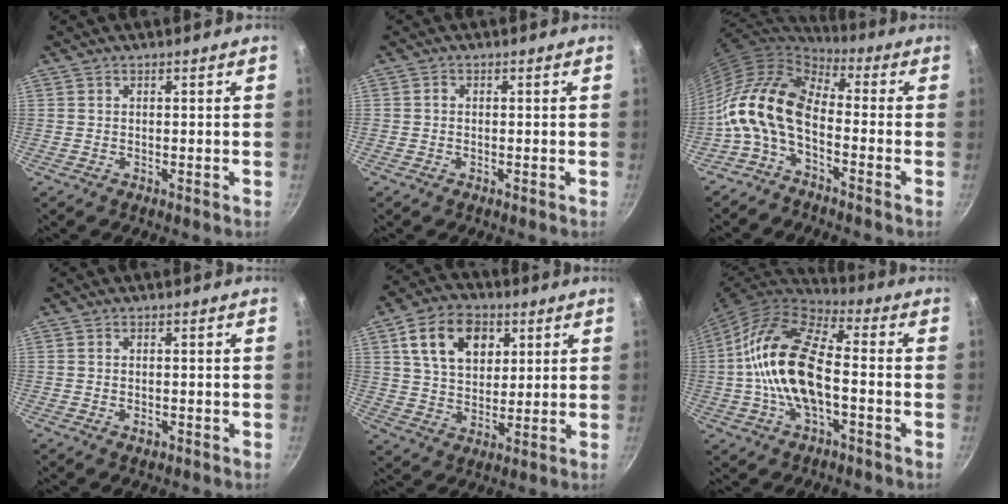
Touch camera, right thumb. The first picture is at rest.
{"total": 0.6, "force": [-0.1, 0.5, 0.2], "torque": [-0.001, 0.003, -0.004]}
{"total": 14.0, "force": [-3.3, 7.7, 11.2], "torque": [-0.207, 0.040, -0.086]}
{"total": 1.5, "force": [-0.6, 0.9, 1.0], "torque": [-0.015, 0.000, -0.010]}
{"total": 13.8, "force": [5.0, 9.6, 8.5], "torque": [-0.117, -0.004, 0.080]}
{"total": 17.9, "force": [-1.9, 8.6, 15.6], "torque": [-0.278, 0.037, -0.050]}